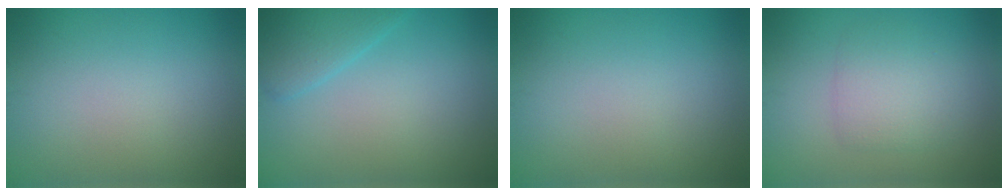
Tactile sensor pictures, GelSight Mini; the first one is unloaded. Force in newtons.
{"total": 2.8, "press": 2.8, "slide": 0.2}
{"total": 0.0}
{"total": 2.8, "press": 2.8, "slide": 0.0}